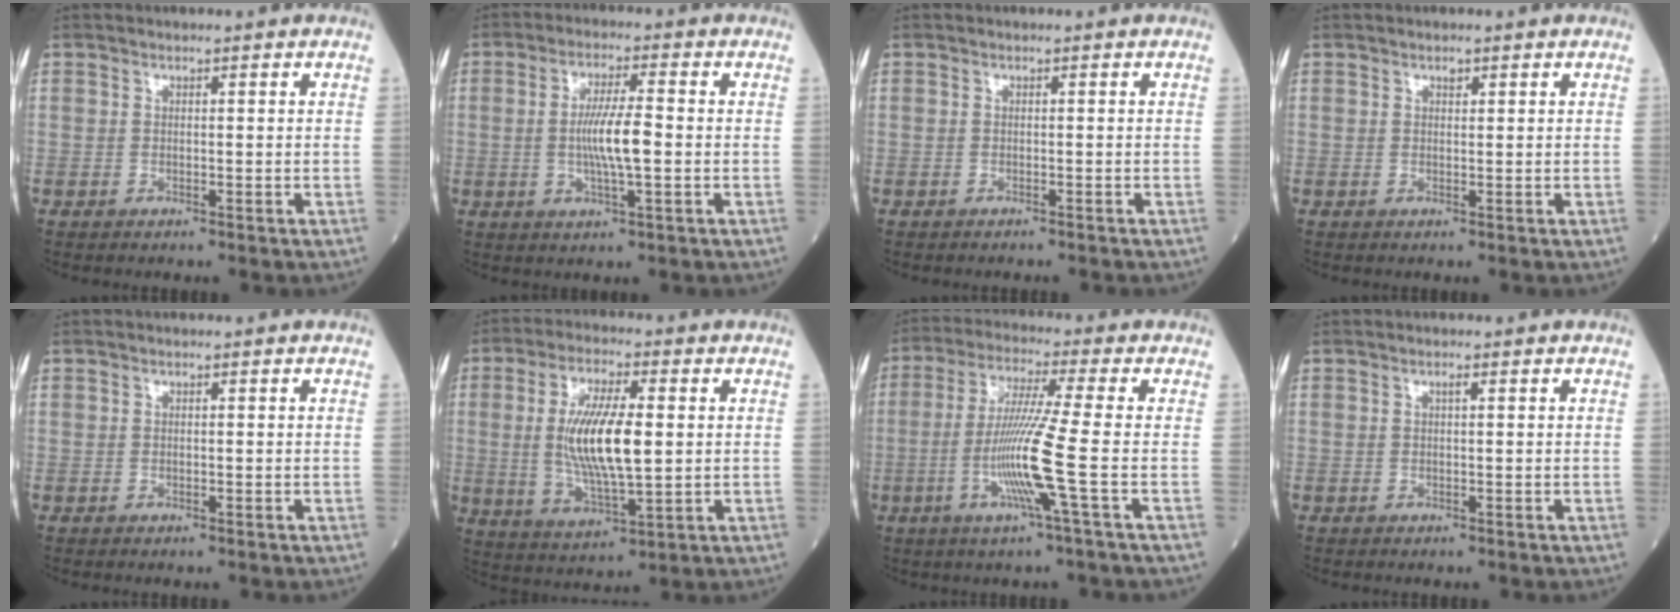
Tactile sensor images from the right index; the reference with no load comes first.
{"total": 6.8, "force": [-0.6, 0.6, 6.8], "torque": [-0.130, -0.002, -0.013]}
{"total": 1.0, "force": [-1.0, 0.1, 0.2], "torque": [-0.009, 0.000, -0.015]}
{"total": 0.6, "force": [0.4, 0.3, 0.4], "torque": [-0.006, -0.003, 0.006]}
{"total": 0.0}
{"total": 12.6, "force": [0.9, 3.0, 12.2], "torque": [-0.245, -0.002, 0.018]}
{"total": 10.1, "force": [-2.6, -1.7, 9.7], "torque": [-0.198, -0.014, -0.052]}
{"total": 0.5, "force": [0.2, 0.0, 0.5], "torque": [-0.012, 0.000, 0.003]}